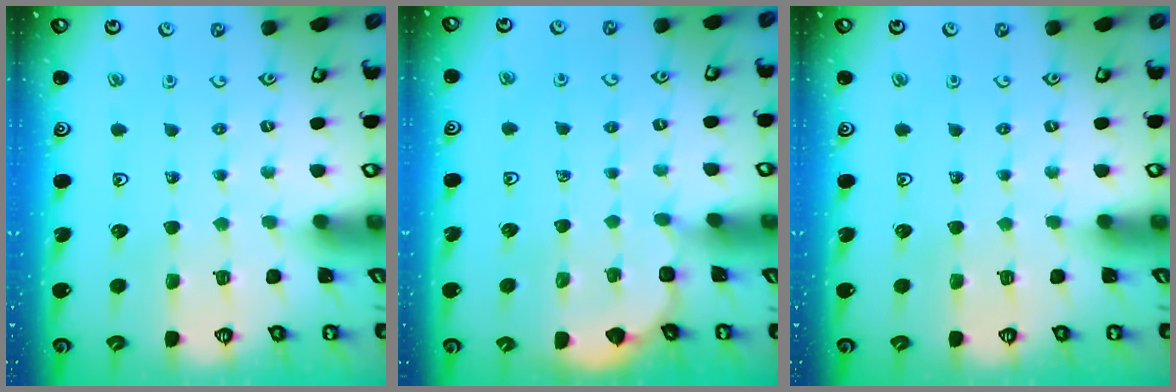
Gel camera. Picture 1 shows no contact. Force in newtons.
{"total": 2.9, "press": 2.9, "slide": 0.2}
{"total": 0.0}